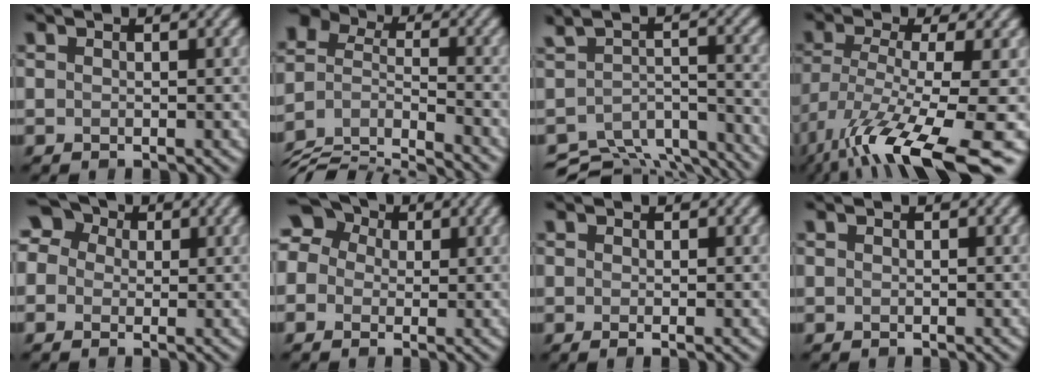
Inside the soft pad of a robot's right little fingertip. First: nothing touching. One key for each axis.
{"total": 7.5, "fx": -6.2, "fy": 2.9, "fz": 3.1, "tx": -0.069, "ty": -0.016, "tz": -0.120}
{"total": 8.1, "fx": -6.9, "fy": 3.2, "fz": 3.0, "tx": -0.051, "ty": 0.001, "tz": -0.087}
{"total": 13.3, "fx": -6.9, "fy": 3.5, "fz": 10.8, "tx": -0.199, "ty": -0.029, "tz": -0.110}
{"total": 5.9, "fx": 1.9, "fy": 4.9, "fz": 2.8, "tx": -0.051, "ty": 0.034, "tz": -0.001}
{"total": 7.2, "fx": 1.6, "fy": 6.1, "fz": 3.5, "tx": -0.062, "ty": 0.038, "tz": -0.011}
{"total": 0.8, "fx": -0.1, "fy": 0.1, "fz": 0.8, "tx": -0.013, "ty": -0.005, "tz": -0.003}
{"total": 0.0}